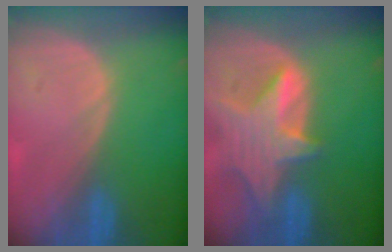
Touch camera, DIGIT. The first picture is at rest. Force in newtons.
{"total": 8.1, "press": 7.4, "slide": 3.3}